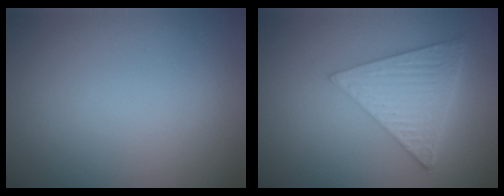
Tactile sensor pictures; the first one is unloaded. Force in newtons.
{"total": 6.6, "press": 4.7, "slide": 4.6}